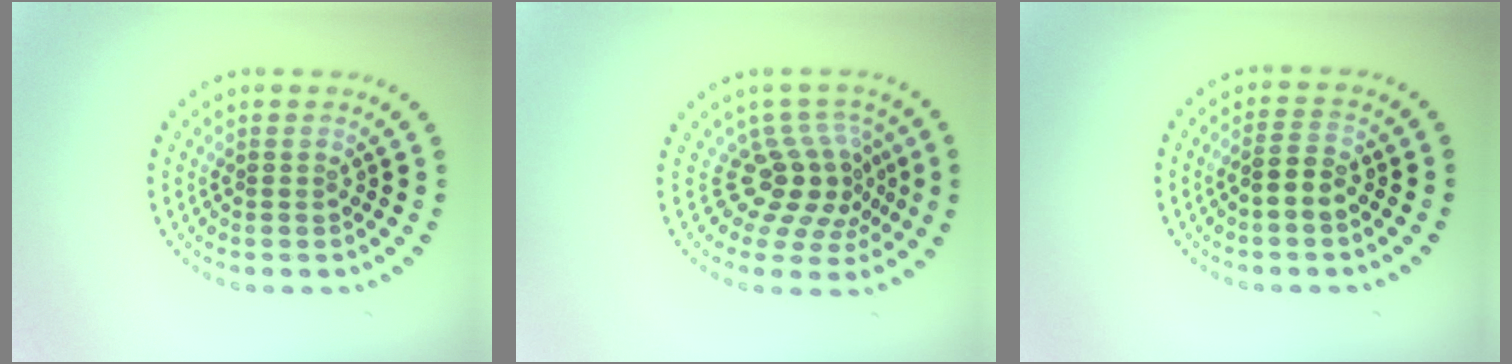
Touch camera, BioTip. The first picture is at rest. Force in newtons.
{"total": 4.4, "press": 2.9, "slide": 3.2}
{"total": 2.4, "press": 2.3, "slide": 0.8}